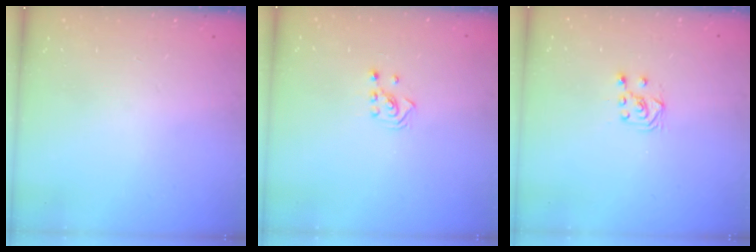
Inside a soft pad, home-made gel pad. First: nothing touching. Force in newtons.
{"total": 2.5, "press": 2.5, "slide": 0.4}
{"total": 4.9, "press": 4.8, "slide": 0.7}